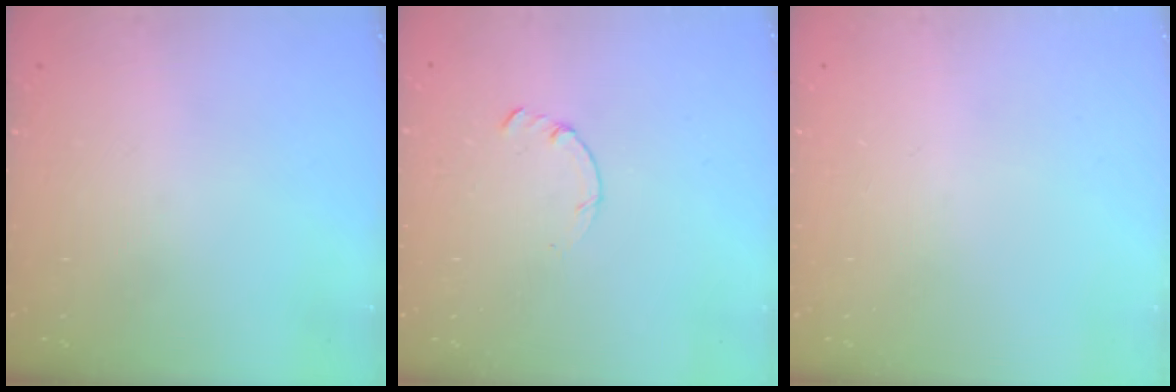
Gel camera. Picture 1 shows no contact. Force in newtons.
{"total": 0.0}
{"total": 0.0}